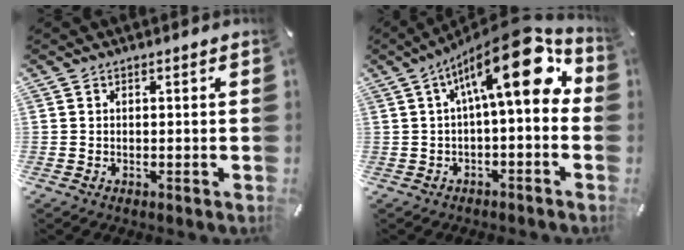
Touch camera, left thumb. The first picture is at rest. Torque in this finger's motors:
{"motor_torque": [-0.21, 2.10, 2.33, -0.44, 0.60]}